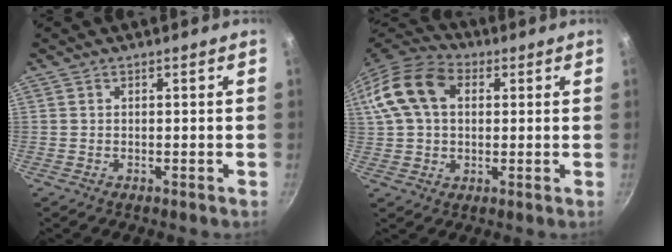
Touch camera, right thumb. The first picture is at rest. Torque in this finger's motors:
{"motor_torque": [0.31, 2.33, 0.69, -0.65, 0.20]}